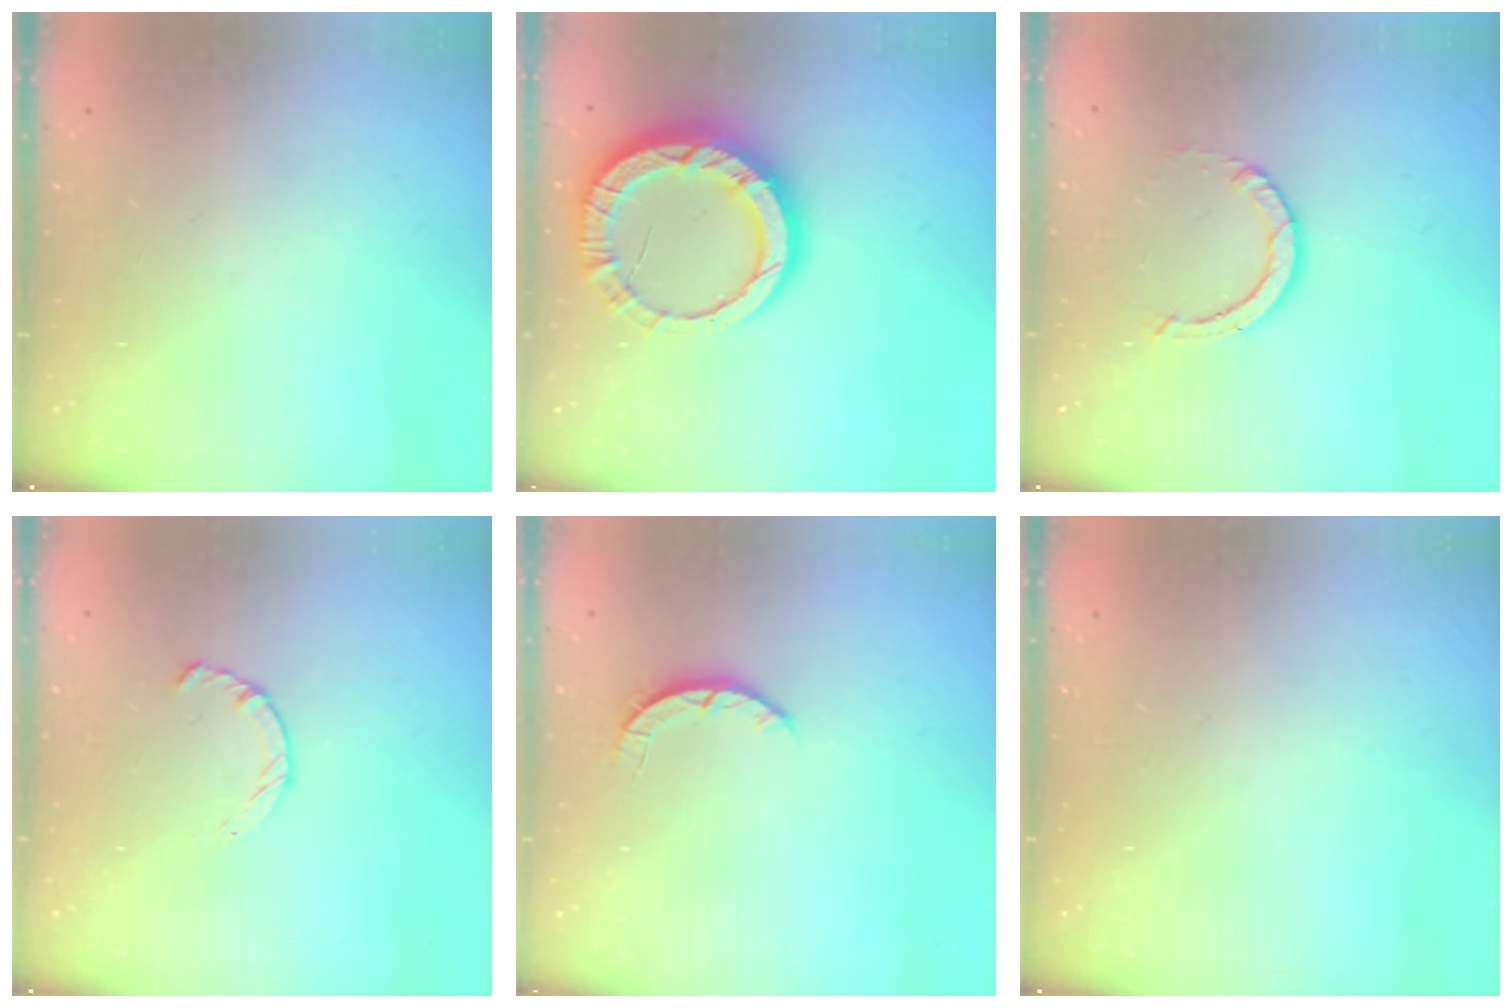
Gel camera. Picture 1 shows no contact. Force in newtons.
{"total": 15.1, "press": 15.1, "slide": 1.4}
{"total": 3.6, "press": 3.6, "slide": 0.3}
{"total": 2.2, "press": 2.2, "slide": 0.4}
{"total": 2.5, "press": 2.4, "slide": 0.4}
{"total": 2.6, "press": 2.6, "slide": 0.2}